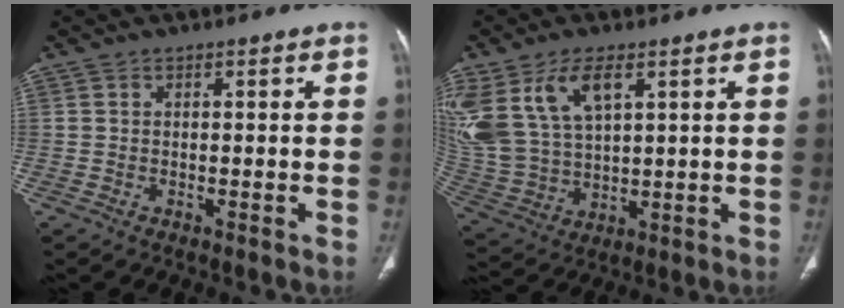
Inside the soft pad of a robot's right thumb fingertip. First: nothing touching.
{"total": 15.1, "force": [6.9, 8.0, 10.8], "torque": [-0.226, -0.017, 0.151]}